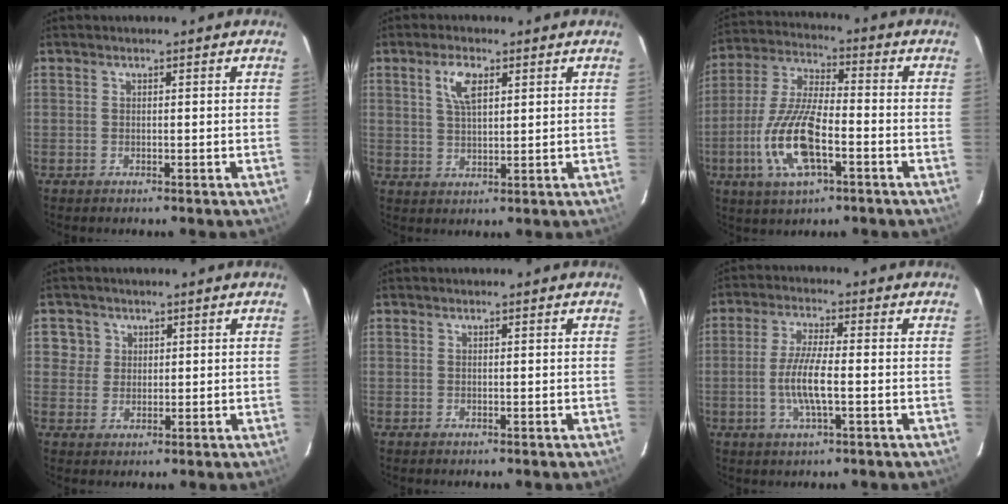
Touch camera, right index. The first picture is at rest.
{"total": 5.3, "force": [2.4, 2.3, 4.1], "torque": [-0.077, 0.009, 0.047]}
{"total": 14.6, "force": [-5.2, 4.9, 12.7], "torque": [-0.273, -0.007, -0.101]}
{"total": 3.1, "force": [0.8, 3.0, 0.2], "torque": [0.013, 0.021, 0.013]}
{"total": 0.0}
{"total": 7.3, "force": [-1.8, 1.2, 7.0], "torque": [-0.140, -0.001, -0.037]}